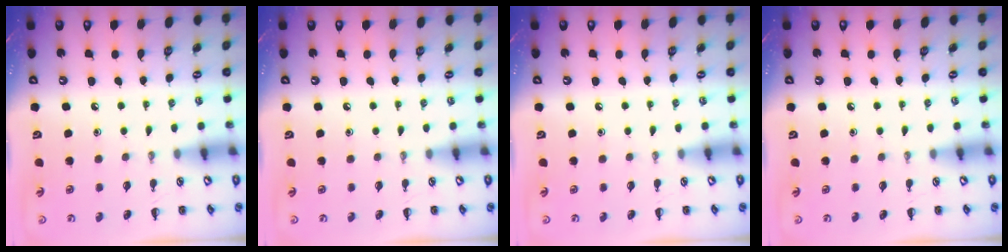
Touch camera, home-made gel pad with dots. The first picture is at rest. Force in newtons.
{"total": 0.0}
{"total": 0.0}
{"total": 0.0}